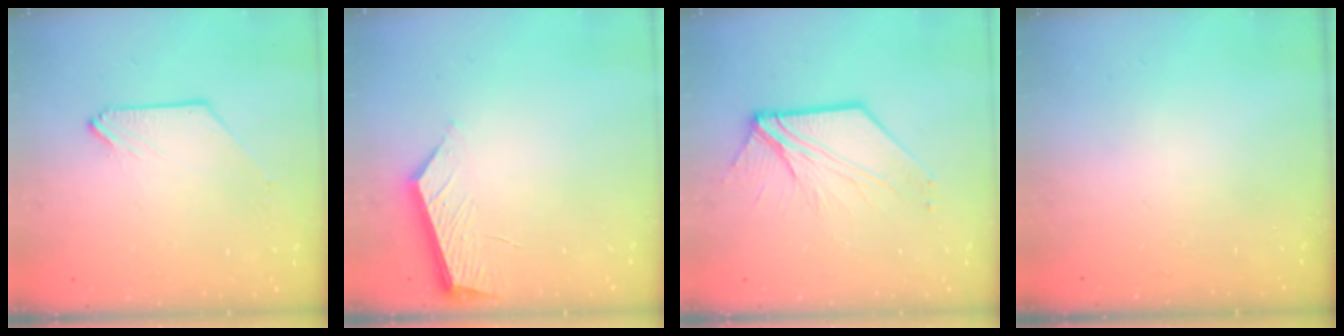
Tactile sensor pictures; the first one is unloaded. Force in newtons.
{"total": 4.6, "press": 4.6, "slide": 0.5}
{"total": 8.2, "press": 8.1, "slide": 1.1}
{"total": 0.0}